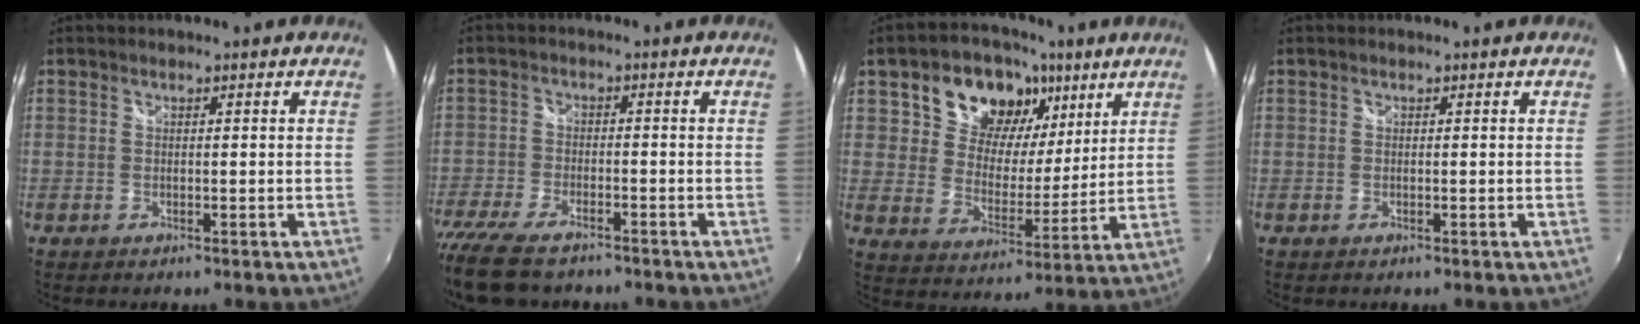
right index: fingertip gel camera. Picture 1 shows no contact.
{"total": 13.3, "force": [-10.7, 4.7, 6.3], "torque": [-0.161, -0.042, -0.194]}
{"total": 15.2, "force": [7.8, 10.8, 7.2], "torque": [-0.133, 0.016, 0.130]}
{"total": 0.0}